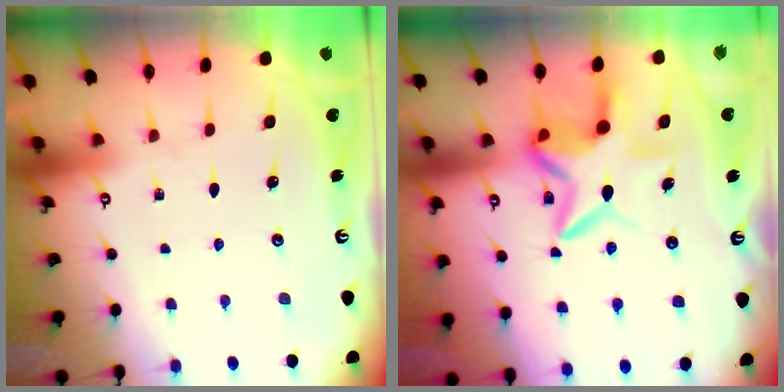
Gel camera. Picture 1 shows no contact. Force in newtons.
{"total": 8.8, "press": 8.7, "slide": 0.9}